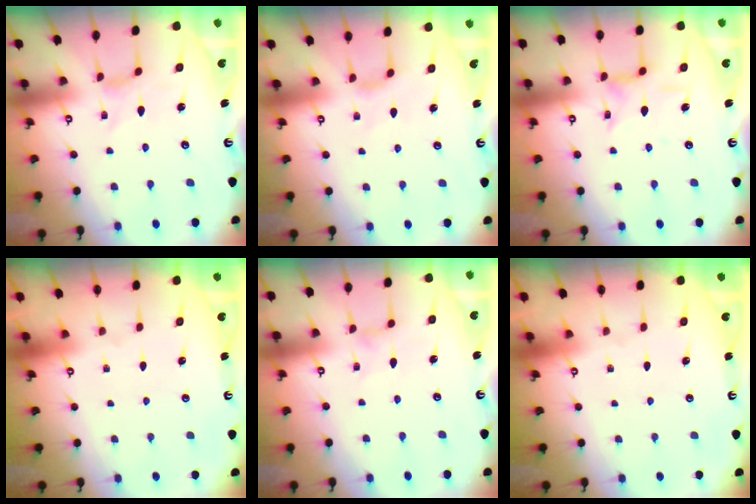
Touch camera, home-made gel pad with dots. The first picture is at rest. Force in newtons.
{"total": 2.7, "press": 2.6, "slide": 0.6}
{"total": 4.2, "press": 4.2, "slide": 0.3}
{"total": 0.0}
{"total": 0.6, "press": 0.5, "slide": 0.2}
{"total": 0.0}